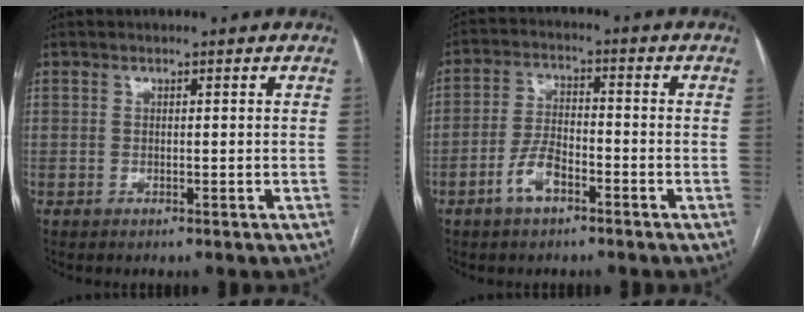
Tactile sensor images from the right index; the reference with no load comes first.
{"total": 5.7, "force": [-3.2, 2.4, 4.0], "torque": [-0.087, 0.008, -0.061]}